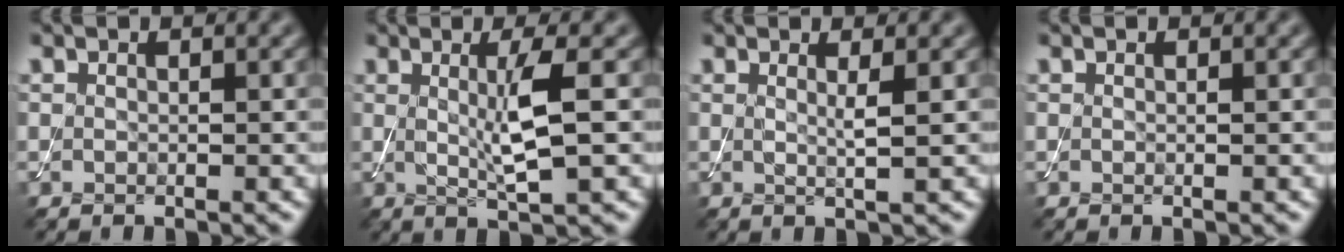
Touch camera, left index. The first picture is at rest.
{"total": 4.0, "force": [0.4, 0.7, 4.0], "torque": [-0.072, -0.010, 0.010]}
{"total": 1.5, "force": [0.4, 0.3, 1.4], "torque": [-0.022, -0.004, 0.001]}
{"total": 0.0}